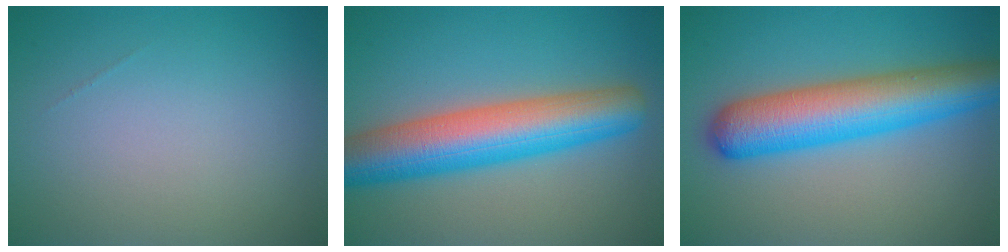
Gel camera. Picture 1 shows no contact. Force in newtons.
{"total": 9.4, "press": 9.4, "slide": 0.2}
{"total": 8.8, "press": 8.8, "slide": 0.2}